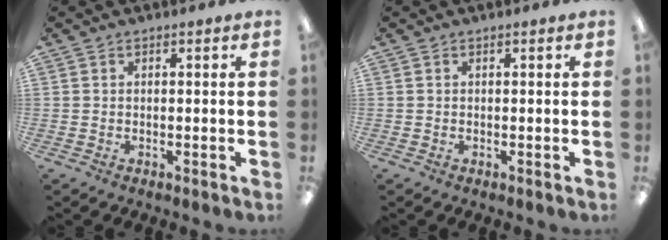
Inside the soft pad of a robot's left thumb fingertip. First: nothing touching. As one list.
[{"total": 0.0}]